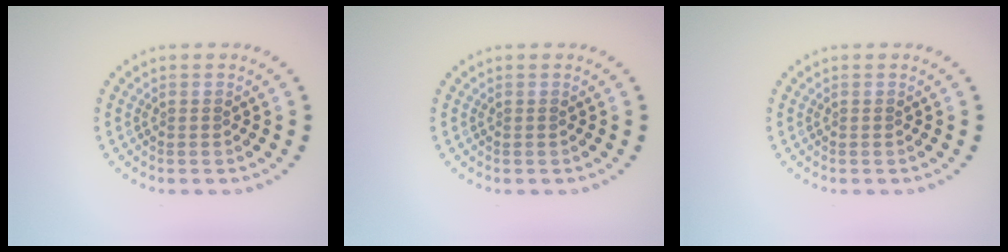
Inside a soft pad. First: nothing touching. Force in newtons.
{"total": 0.0}
{"total": 0.0}